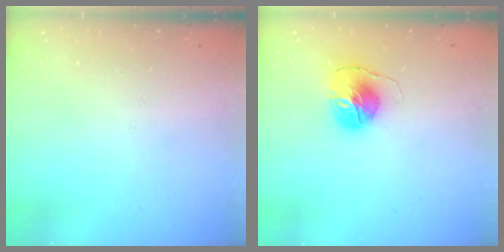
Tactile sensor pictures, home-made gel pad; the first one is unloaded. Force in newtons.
{"total": 10.1, "press": 10.1, "slide": 0.2}